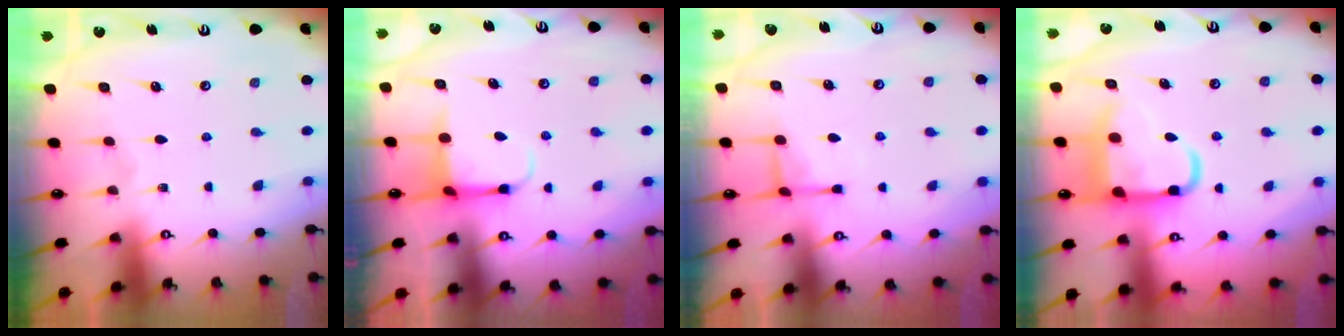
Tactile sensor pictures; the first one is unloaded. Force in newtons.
{"total": 4.5, "press": 4.4, "slide": 0.9}
{"total": 5.4, "press": 5.4, "slide": 0.6}
{"total": 12.7, "press": 12.6, "slide": 1.6}